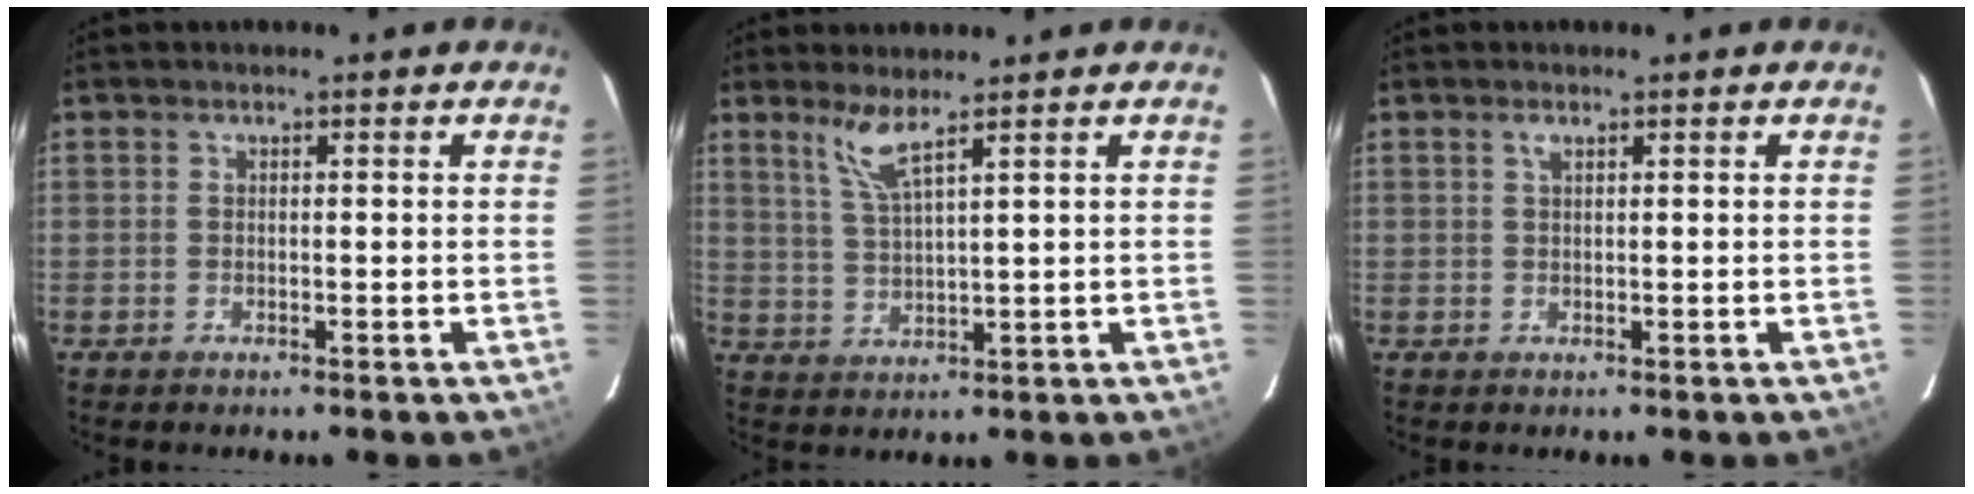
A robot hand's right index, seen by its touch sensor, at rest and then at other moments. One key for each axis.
{"total": 4.8, "fx": 3.5, "fy": -0.5, "fz": 3.3, "tx": -0.072, "ty": -0.006, "tz": 0.074}
{"total": 0.9, "fx": 0.7, "fy": -0.1, "fz": 0.6, "tx": -0.014, "ty": 0.001, "tz": 0.011}